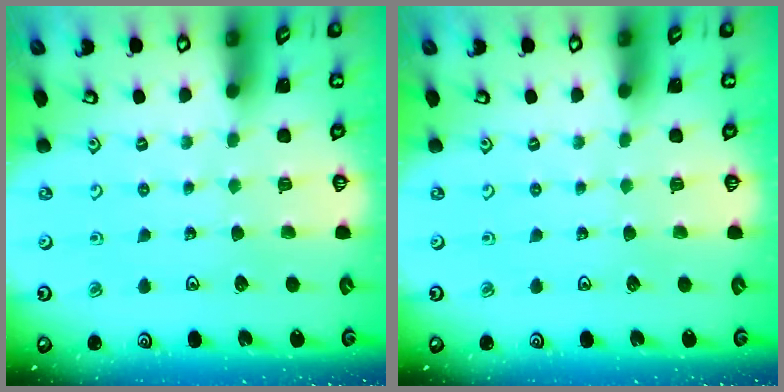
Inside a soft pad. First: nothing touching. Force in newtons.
{"total": 0.0}